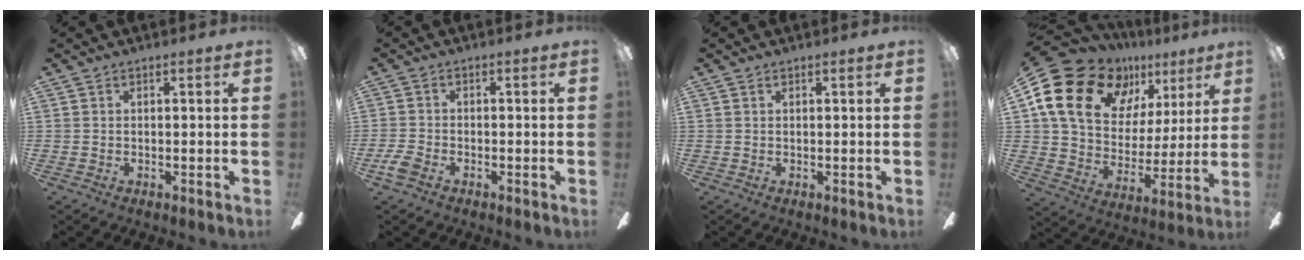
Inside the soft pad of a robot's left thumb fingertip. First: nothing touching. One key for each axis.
{"total": 3.4, "fx": -1.8, "fy": 2.0, "fz": 2.1, "tx": -0.049, "ty": 0.004, "tz": -0.037}
{"total": 0.6, "fx": 0.4, "fy": 0.3, "fz": 0.2, "tx": -0.005, "ty": 0.001, "tz": 0.007}
{"total": 21.6, "fx": 12.2, "fy": 15.1, "fz": 9.7, "tx": -0.187, "ty": -0.070, "tz": 0.238}